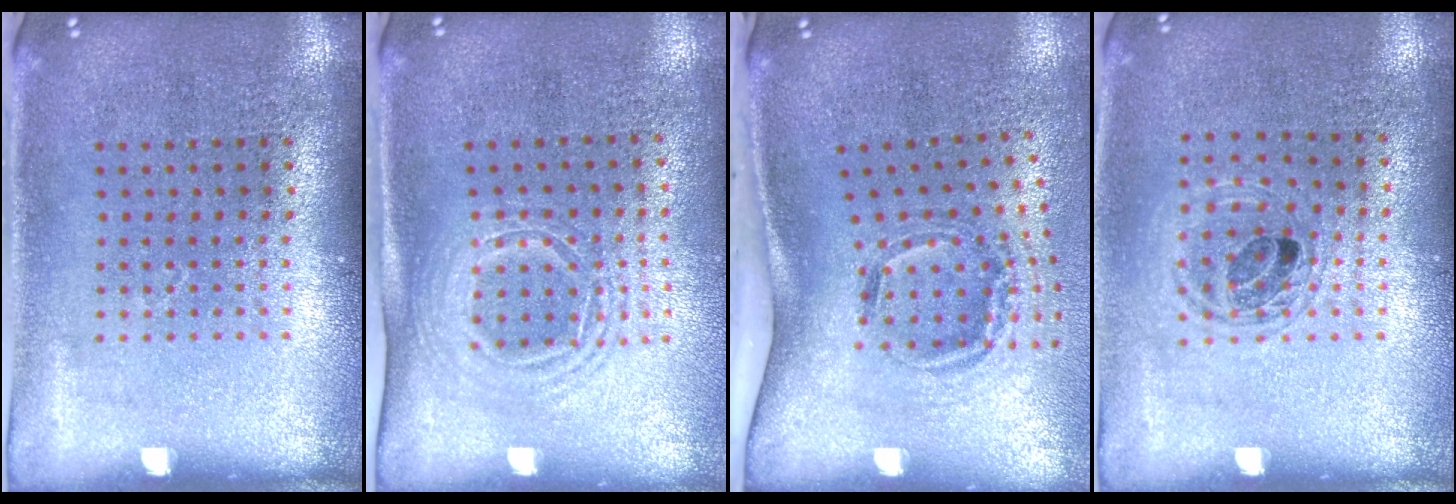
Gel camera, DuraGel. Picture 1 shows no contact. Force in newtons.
{"total": 1.6, "press": 1.3, "slide": 1.0}
{"total": 2.0, "press": 1.2, "slide": 1.6}
{"total": 1.3, "press": 1.2, "slide": 0.4}